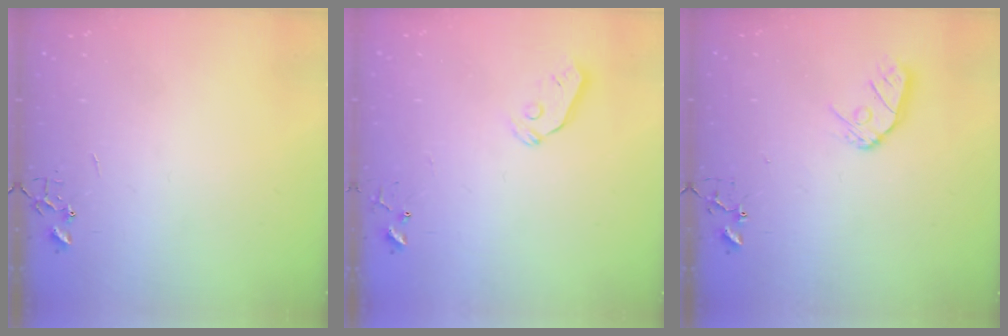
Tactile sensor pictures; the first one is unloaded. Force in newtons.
{"total": 4.9, "press": 4.8, "slide": 0.9}
{"total": 9.1, "press": 9.1, "slide": 0.9}